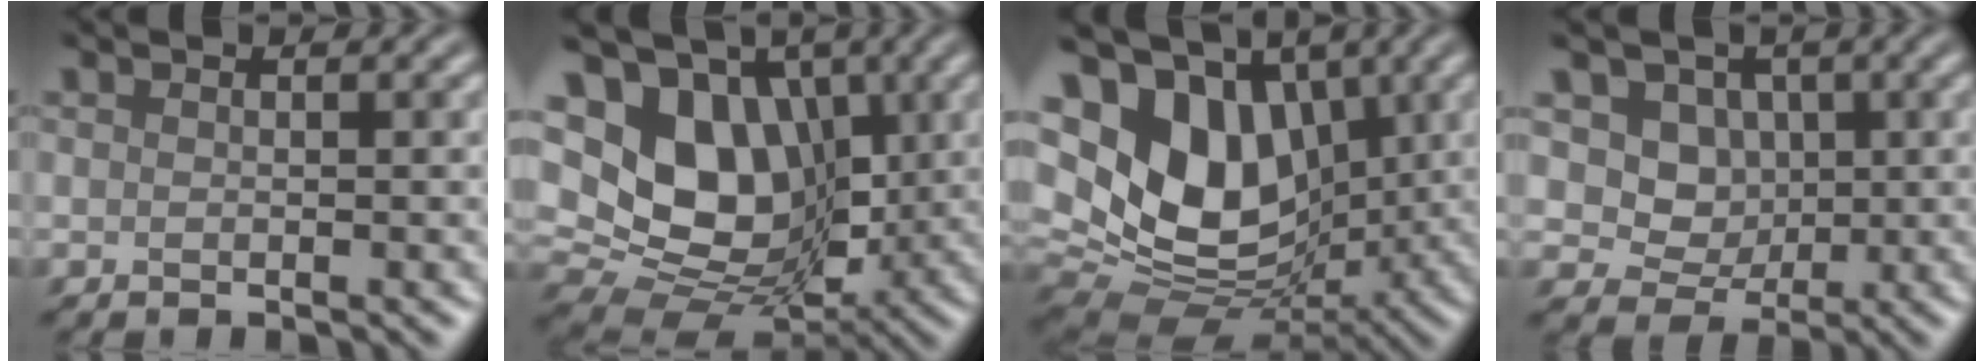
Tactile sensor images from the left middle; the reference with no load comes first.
{"total": 13.8, "force": [3.6, 10.2, 8.5], "torque": [-0.163, 0.028, 0.056]}
{"total": 15.4, "force": [3.7, 10.9, 10.2], "torque": [-0.208, 0.010, 0.073]}
{"total": 4.9, "force": [1.5, 4.1, 2.3], "torque": [-0.046, -0.008, 0.027]}